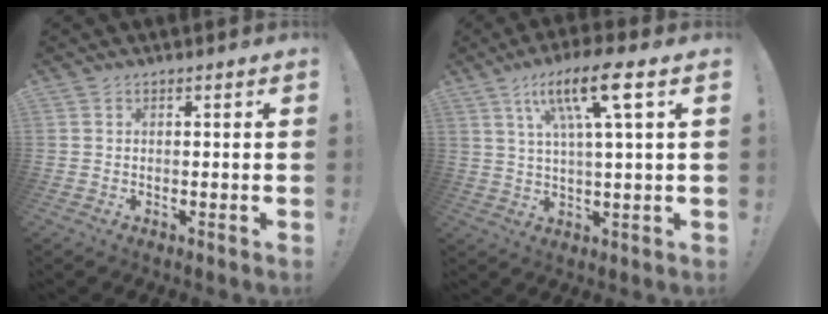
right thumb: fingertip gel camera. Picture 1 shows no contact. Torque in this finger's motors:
{"motor_torque": [0.23, 0.25, 0.52, -0.15, 0.08]}